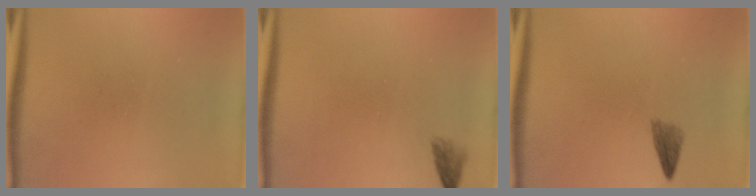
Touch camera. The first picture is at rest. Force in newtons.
{"total": 1.5}
{"total": 1.7}